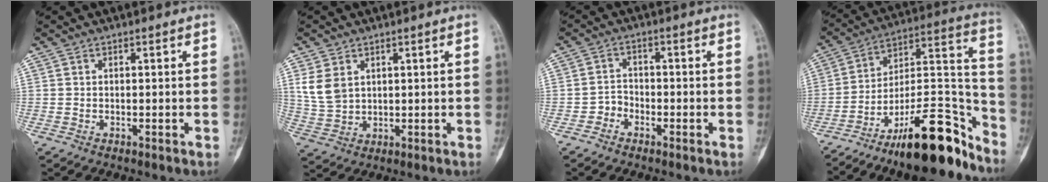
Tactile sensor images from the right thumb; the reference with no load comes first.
{"total": 6.1, "force": [2.3, 4.3, 3.6], "torque": [-0.067, -0.007, 0.057]}
{"total": 2.7, "force": [-1.7, 2.1, 0.6], "torque": [0.003, 0.015, -0.041]}
{"total": 22.4, "force": [-15.9, 6.8, 14.3], "torque": [-0.175, 0.120, -0.260]}